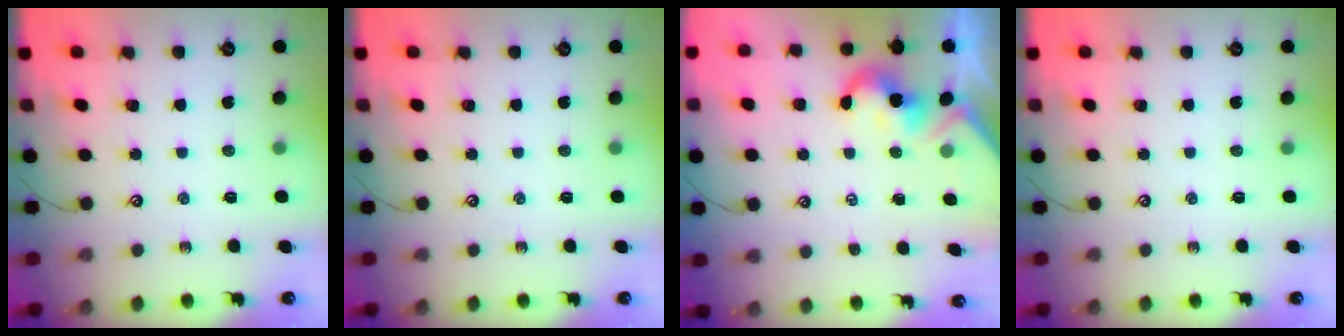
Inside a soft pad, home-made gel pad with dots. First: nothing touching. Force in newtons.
{"total": 0.0}
{"total": 2.1, "press": 2.1, "slide": 0.4}
{"total": 0.0}